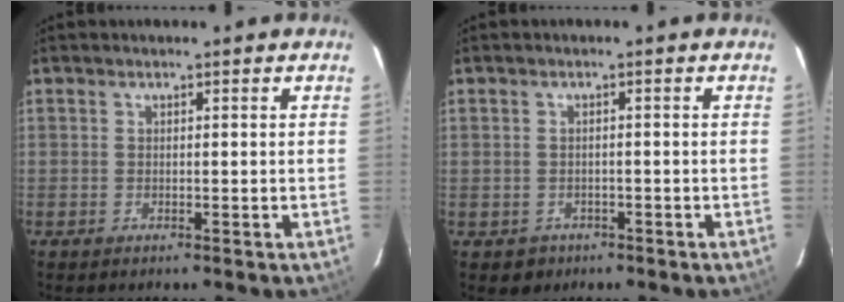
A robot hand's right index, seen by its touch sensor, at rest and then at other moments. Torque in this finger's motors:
{"motor_torque": [-1.18, -0.68, -0.82, -0.21]}